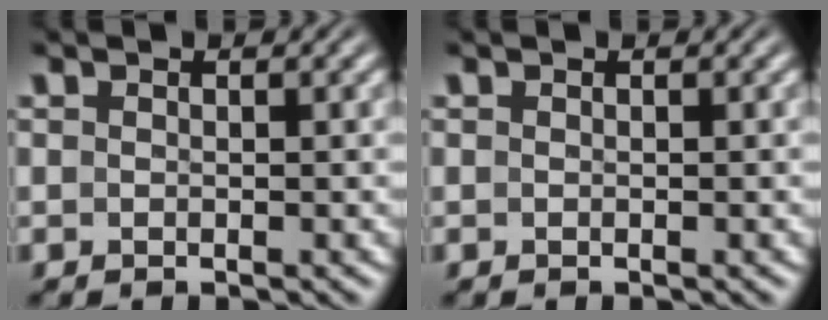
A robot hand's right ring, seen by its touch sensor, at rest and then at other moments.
{"total": 0.0}